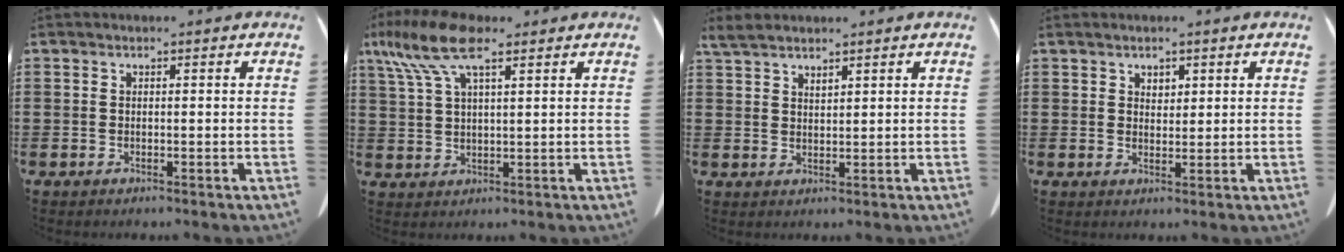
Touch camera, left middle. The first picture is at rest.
{"total": 9.9, "force": [5.6, 3.2, 7.6], "torque": [-0.177, -0.008, 0.094]}
{"total": 2.4, "force": [2.3, 0.2, 0.8], "torque": [-0.020, 0.001, 0.043]}
{"total": 1.6, "force": [1.3, 0.9, 0.4], "torque": [-0.002, 0.000, 0.023]}